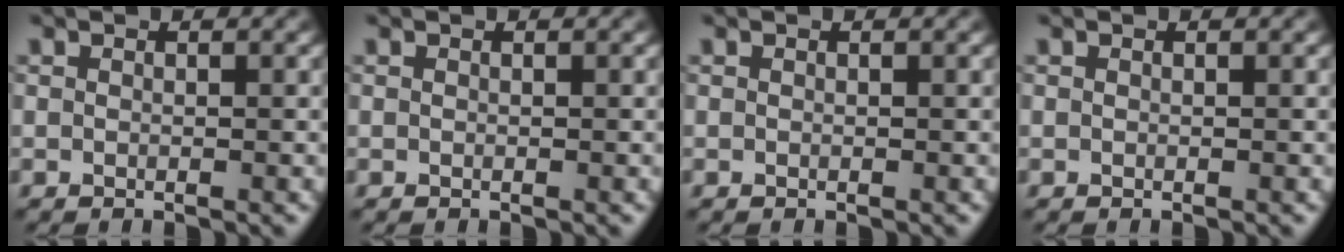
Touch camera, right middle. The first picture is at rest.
{"total": 0.0}
{"total": 0.0}
{"total": 0.0}